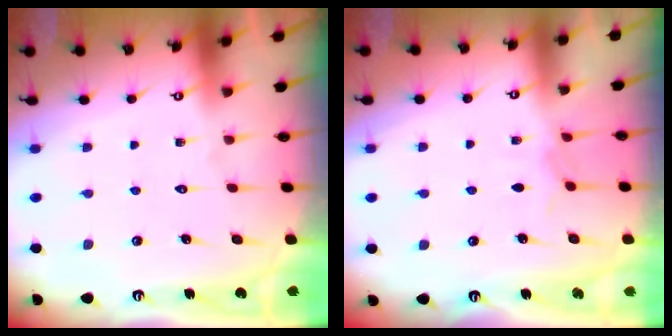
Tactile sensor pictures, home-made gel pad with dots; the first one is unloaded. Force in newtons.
{"total": 3.9, "press": 3.9, "slide": 0.7}